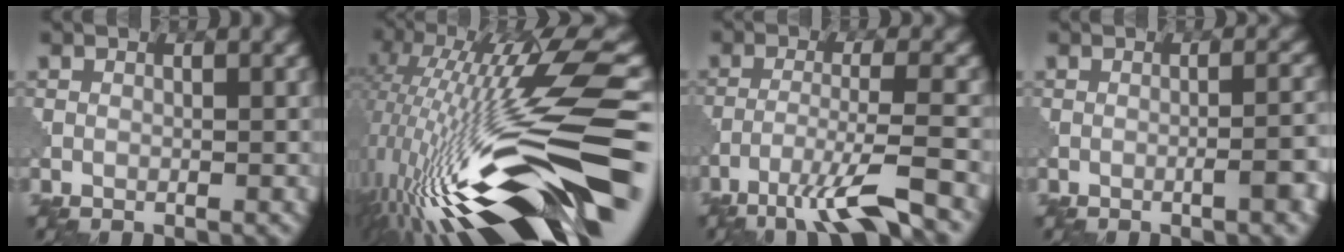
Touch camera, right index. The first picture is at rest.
{"total": 18.0, "force": [-4.9, 3.7, 16.9], "torque": [-0.292, 0.035, -0.091]}
{"total": 6.1, "force": [-4.0, 0.3, 4.6], "torque": [-0.082, 0.000, -0.081]}
{"total": 3.9, "force": [-1.2, 1.1, 3.5], "torque": [-0.036, 0.009, -0.020]}